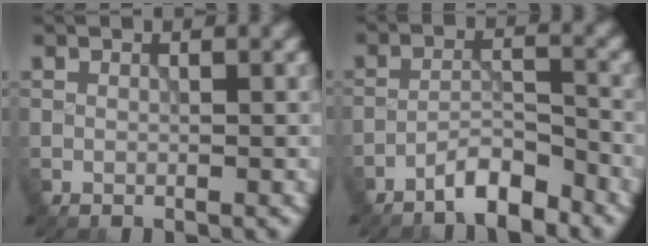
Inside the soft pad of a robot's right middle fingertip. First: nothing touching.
{"total": 3.9, "force": [-3.3, 0.7, 2.0], "torque": [-0.033, 0.008, -0.066]}